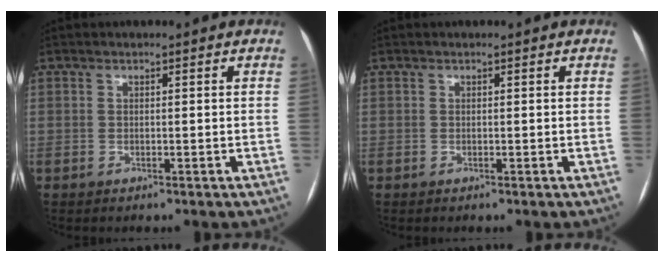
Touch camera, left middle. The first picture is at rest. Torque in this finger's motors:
{"motor_torque": [0.01, 0.18, 0.00, 0.00]}